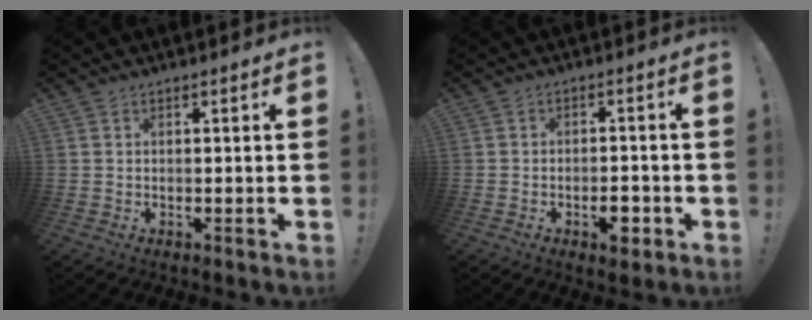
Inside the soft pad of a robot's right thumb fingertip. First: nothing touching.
{"total": 5.3, "force": [-2.6, 2.9, 3.6], "torque": [-0.042, 0.014, -0.043]}